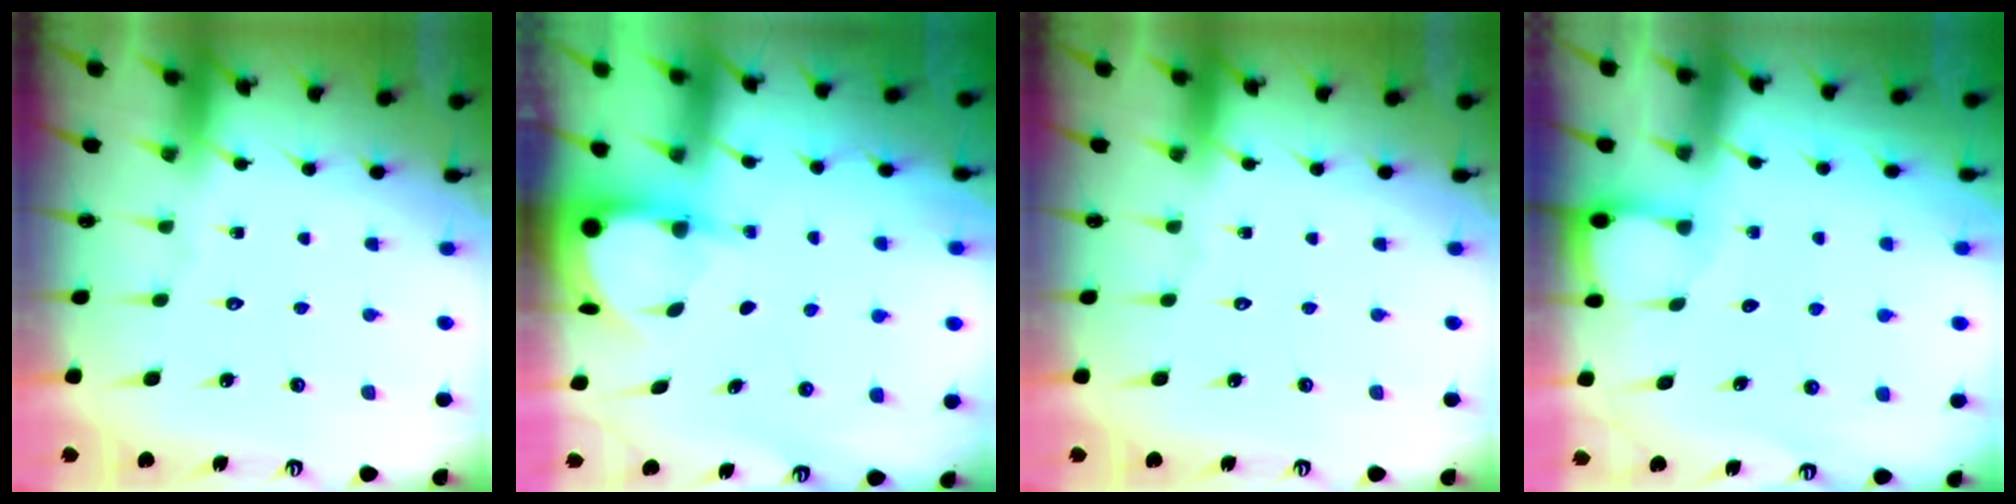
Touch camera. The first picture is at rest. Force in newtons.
{"total": 3.9, "press": 3.9, "slide": 0.3}
{"total": 0.0}
{"total": 2.0, "press": 1.9, "slide": 0.3}